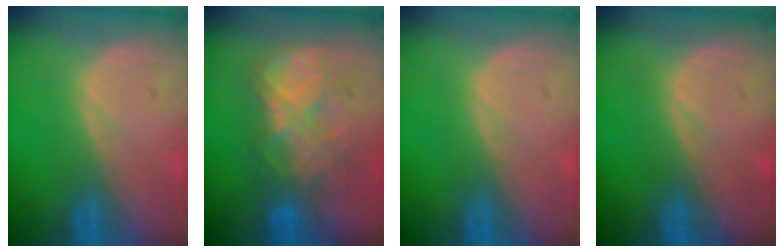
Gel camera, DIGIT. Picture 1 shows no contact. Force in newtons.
{"total": 8.8, "press": 7.6, "slide": 4.5}
{"total": 0.0}
{"total": 0.0}